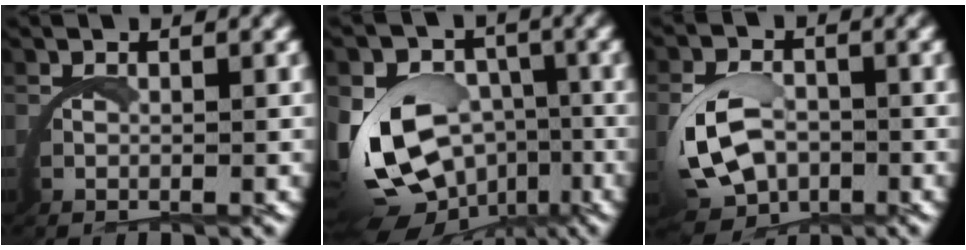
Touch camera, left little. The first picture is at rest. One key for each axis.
{"total": 10.1, "fx": -2.5, "fy": 8.2, "fz": 5.4, "tx": -0.136, "ty": -0.057, "tz": -0.029}
{"total": 6.4, "fx": -0.7, "fy": 5.1, "fz": 3.8, "tx": -0.103, "ty": -0.031, "tz": -0.003}